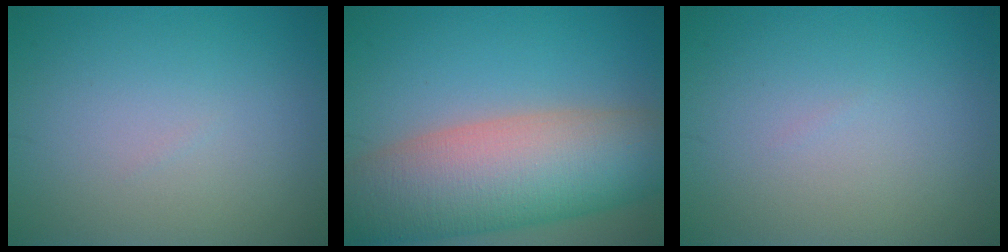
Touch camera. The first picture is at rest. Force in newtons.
{"total": 12.7, "press": 12.7, "slide": 0.7}
{"total": 0.0}